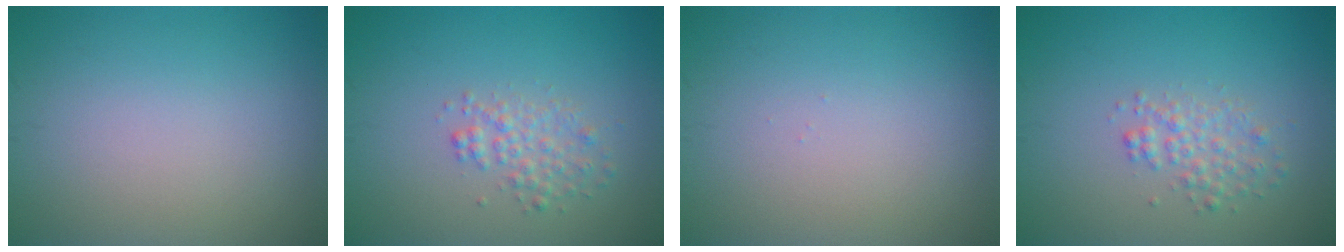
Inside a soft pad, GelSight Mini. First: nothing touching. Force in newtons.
{"total": 2.0, "press": 2.0, "slide": 0.1}
{"total": 0.0}
{"total": 2.0, "press": 2.0, "slide": 0.1}